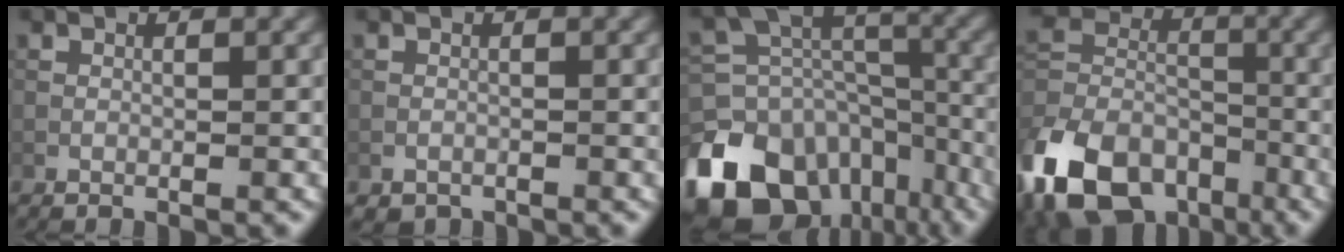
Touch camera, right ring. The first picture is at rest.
{"total": 0.9, "force": [-0.7, 0.5, 0.2], "torque": [-0.001, -0.003, -0.012]}
{"total": 17.3, "force": [-10.9, 11.7, 6.7], "torque": [-0.173, -0.028, -0.160]}
{"total": 13.8, "force": [-7.5, 9.0, 7.4], "torque": [-0.187, -0.006, -0.150]}